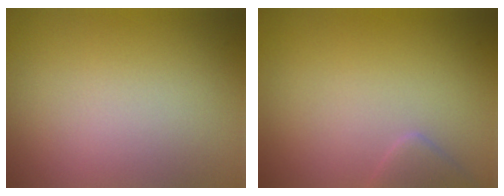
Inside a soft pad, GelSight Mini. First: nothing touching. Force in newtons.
{"total": 1.8, "press": 1.8, "slide": 0.1}